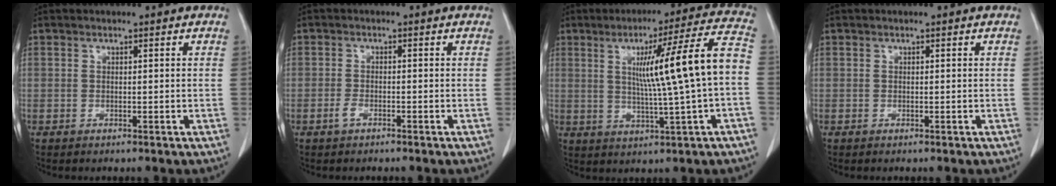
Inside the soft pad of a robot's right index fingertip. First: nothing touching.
{"total": 1.4, "force": [-0.9, 0.5, 0.9], "torque": [-0.019, 0.001, -0.018]}
{"total": 14.1, "force": [0.5, -0.8, 14.1], "torque": [-0.209, 0.014, 0.010]}
{"total": 0.0}